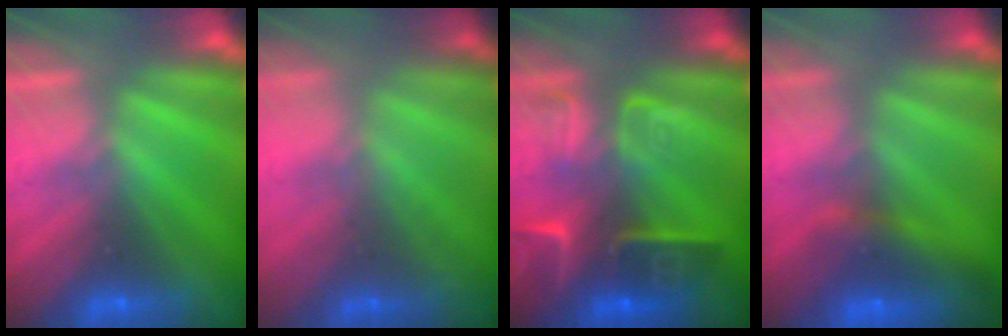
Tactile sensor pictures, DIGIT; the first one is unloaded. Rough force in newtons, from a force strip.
{"total": 1.7}
{"total": 6.2}
{"total": 7.1}